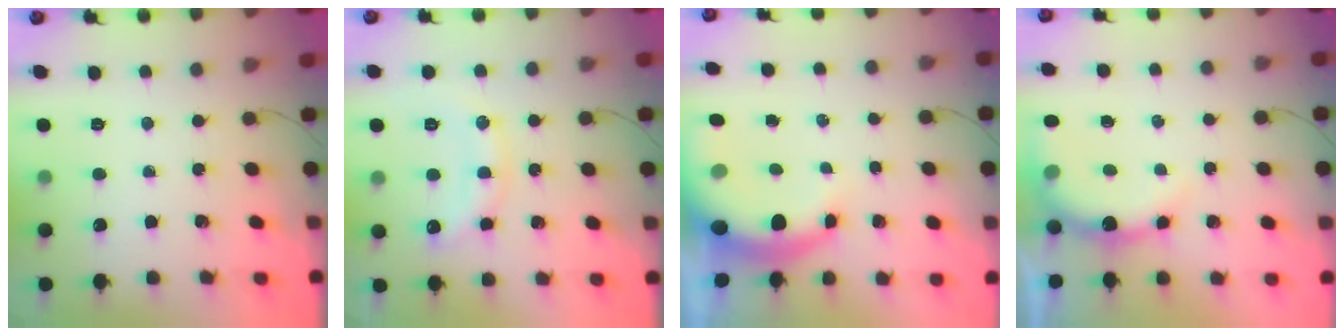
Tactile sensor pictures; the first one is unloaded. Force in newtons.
{"total": 14.4, "press": 14.4, "slide": 0.6}
{"total": 8.2, "press": 8.0, "slide": 1.8}
{"total": 9.1, "press": 9.0, "slide": 1.3}